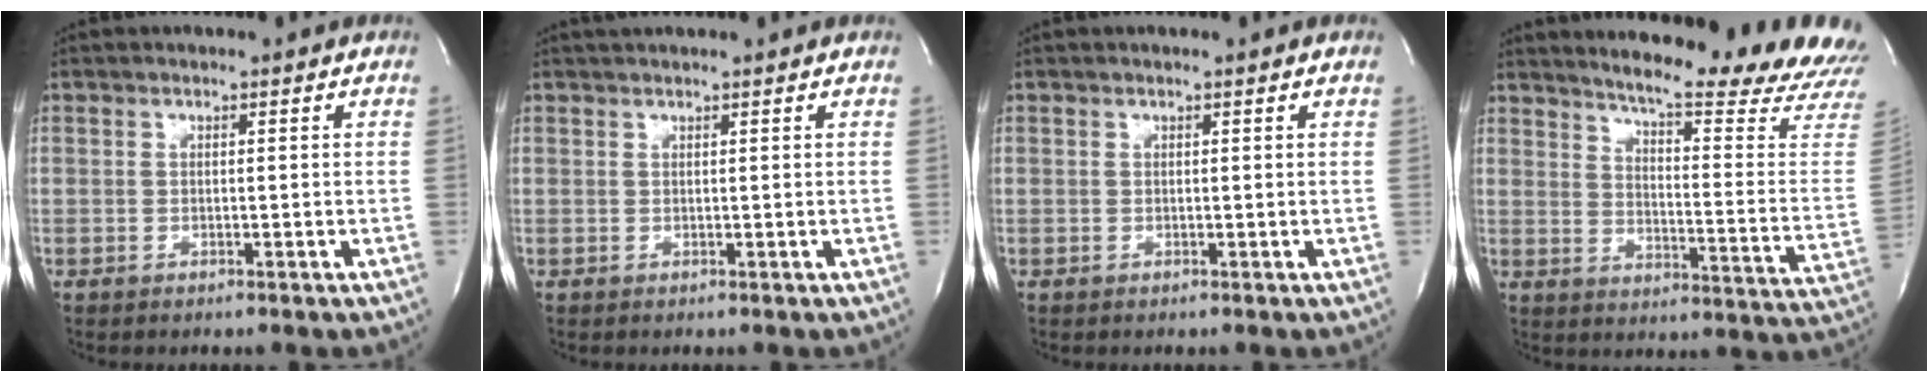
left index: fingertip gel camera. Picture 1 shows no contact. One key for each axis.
{"total": 3.4, "fx": 3.1, "fy": 0.0, "fz": 1.3, "tx": -0.016, "ty": 0.030, "tz": 0.042}
{"total": 0.8, "fx": 0.7, "fy": -0.1, "fz": 0.4, "tx": -0.011, "ty": 0.004, "tz": 0.013}
{"total": 23.4, "fx": 21.7, "fy": 0.5, "fz": 8.7, "tx": -0.129, "ty": -0.127, "tz": 0.255}